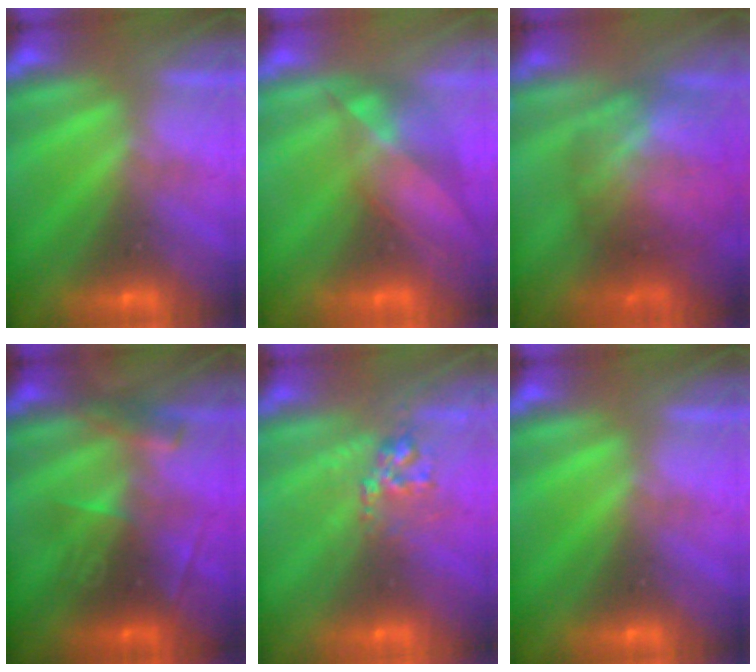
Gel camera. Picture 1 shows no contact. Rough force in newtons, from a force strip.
{"total": 3.8}
{"total": 5.7}
{"total": 2.9}
{"total": 2.7}
{"total": 0.0}